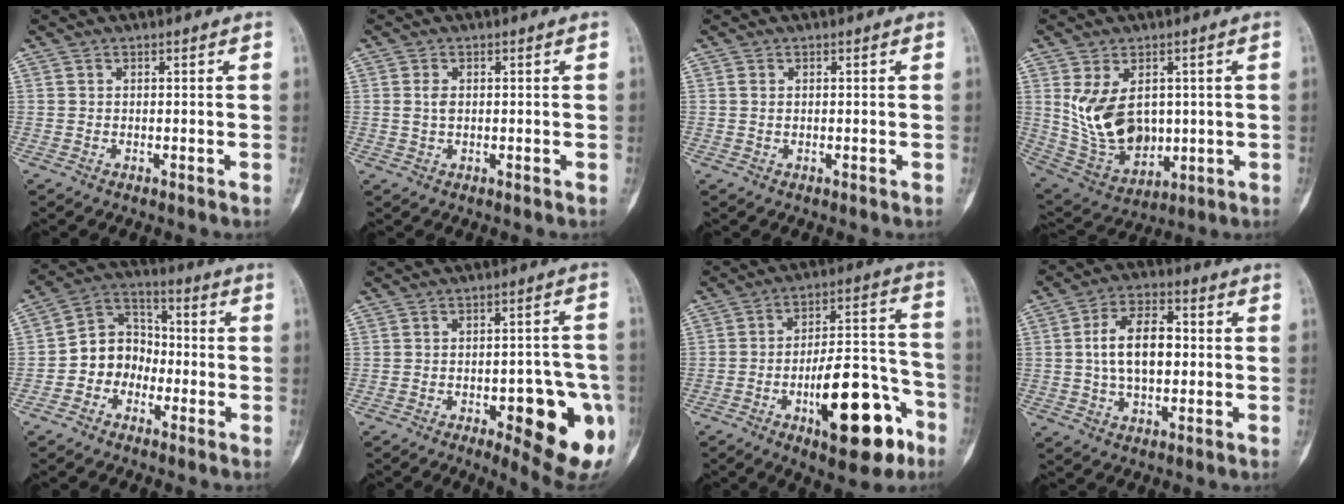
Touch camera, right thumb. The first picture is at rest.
{"total": 1.8, "force": [0.2, 1.1, 1.4], "torque": [-0.028, -0.001, 0.005]}
{"total": 0.6, "force": [0.1, 0.4, 0.4], "torque": [-0.012, 0.001, 0.004]}
{"total": 13.3, "force": [1.8, 9.0, 9.6], "torque": [-0.148, -0.014, 0.062]}
{"total": 9.2, "force": [-2.6, 7.8, 4.0], "torque": [-0.029, 0.046, -0.062]}
{"total": 16.9, "force": [-5.7, 6.0, 14.7], "torque": [-0.134, 0.021, -0.054]}
{"total": 20.0, "force": [-9.0, 7.8, 16.1], "torque": [-0.221, 0.062, -0.128]}
{"total": 11.2, "force": [0.4, 6.5, 9.2], "torque": [-0.148, 0.018, 0.003]}